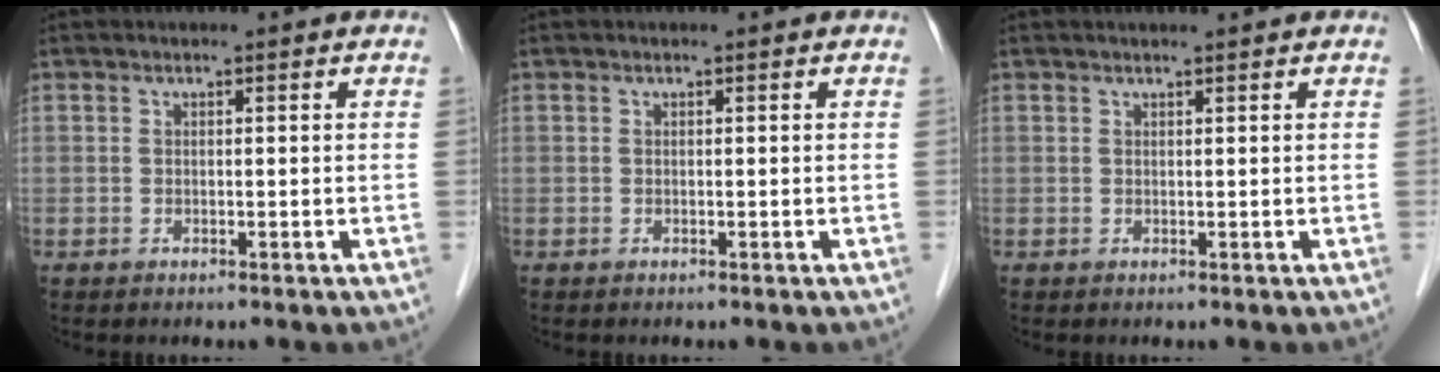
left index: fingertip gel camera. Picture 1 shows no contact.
{"total": 0.0}
{"total": 1.3, "force": [1.1, -0.2, 0.6], "torque": [-0.006, 0.009, 0.021]}